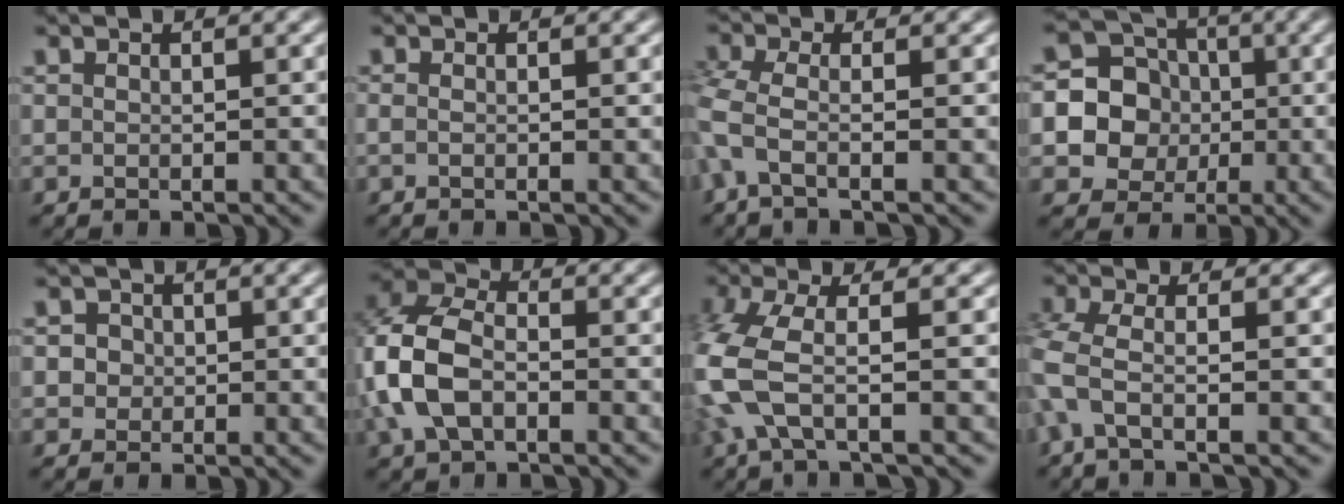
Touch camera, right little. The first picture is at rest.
{"total": 0.7, "force": [-0.4, -0.1, 0.6], "torque": [-0.013, -0.007, -0.005]}
{"total": 2.6, "force": [-0.6, 1.1, 2.3], "torque": [-0.077, -0.020, -0.003]}
{"total": 14.5, "force": [-1.4, 13.4, 5.4], "torque": [-0.148, -0.064, -0.019]}
{"total": 3.1, "force": [0.0, 2.9, 1.0], "torque": [-0.025, -0.008, -0.001]}
{"total": 8.9, "force": [0.1, 7.1, 5.3], "torque": [-0.144, -0.008, -0.002]}
{"total": 5.8, "force": [-0.8, 3.4, 4.7], "torque": [-0.146, -0.021, -0.006]}
{"total": 2.8, "force": [-0.5, 1.3, 2.5], "torque": [-0.079, -0.015, -0.004]}